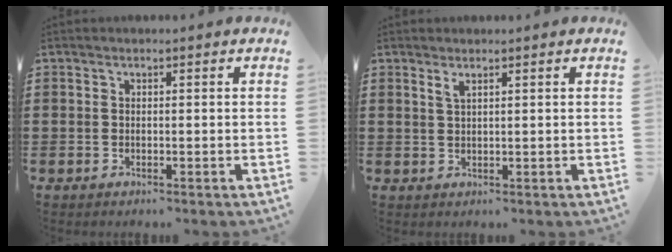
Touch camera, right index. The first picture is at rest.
{"total": 1.4, "force": [0.9, 0.3, 1.0], "torque": [-0.021, 0.003, 0.016]}